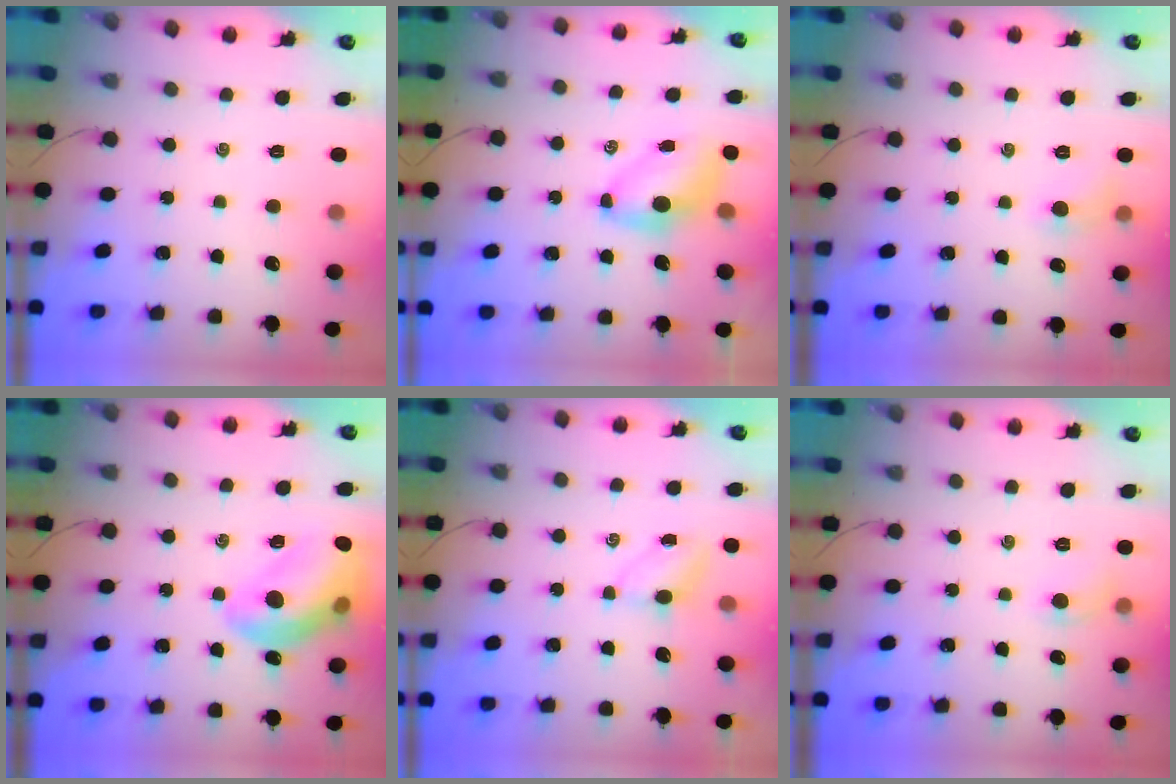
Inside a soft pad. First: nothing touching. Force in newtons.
{"total": 6.5, "press": 6.4, "slide": 1.1}
{"total": 5.7, "press": 5.3, "slide": 2.0}
{"total": 16.3, "press": 16.1, "slide": 1.9}
{"total": 3.7, "press": 3.5, "slide": 1.2}
{"total": 5.3, "press": 5.0, "slide": 1.7}